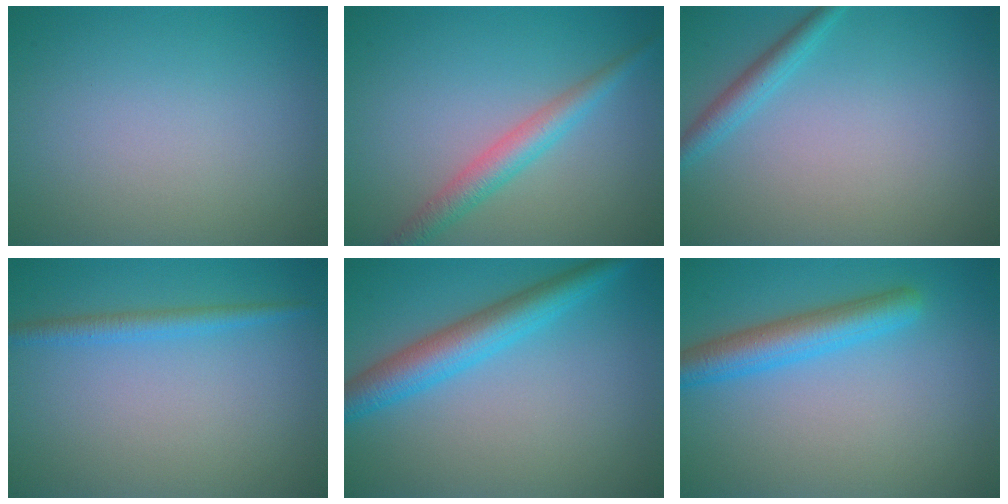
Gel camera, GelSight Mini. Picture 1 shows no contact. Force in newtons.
{"total": 3.0, "press": 3.0, "slide": 0.0}
{"total": 2.0, "press": 2.0, "slide": 0.1}
{"total": 1.8, "press": 1.8, "slide": 0.1}
{"total": 5.0, "press": 5.0, "slide": 0.1}
{"total": 4.2, "press": 4.2, "slide": 0.1}